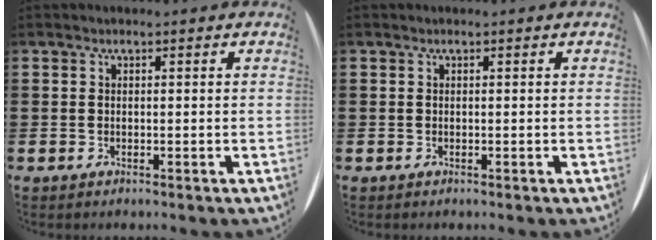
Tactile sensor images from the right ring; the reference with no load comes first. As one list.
[{"total": 0.0}]